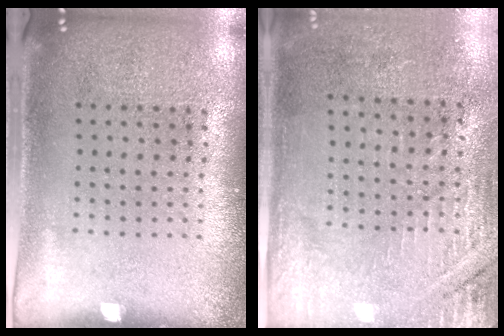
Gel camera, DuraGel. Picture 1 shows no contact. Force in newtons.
{"total": 2.8, "press": 2.7, "slide": 0.9}